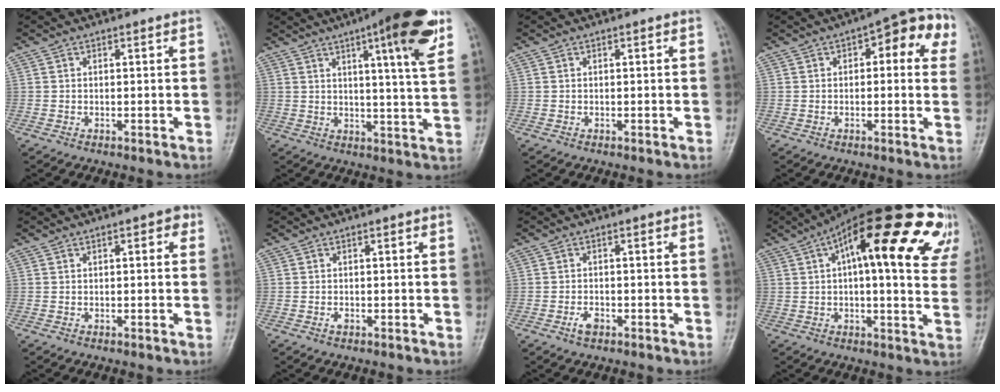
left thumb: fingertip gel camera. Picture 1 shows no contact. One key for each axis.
{"total": 14.2, "fx": 7.3, "fy": 2.1, "fz": 12.0, "tx": -0.153, "ty": -0.029, "tz": 0.096}
{"total": 0.0}
{"total": 10.3, "fx": 3.3, "fy": 4.6, "fz": 8.7, "tx": -0.069, "ty": 0.023, "tz": 0.029}
{"total": 2.0, "fx": 0.7, "fy": 1.0, "fz": 1.6, "tx": -0.011, "ty": 0.003, "tz": 0.001}
{"total": 0.8, "fx": -0.5, "fy": 0.4, "fz": 0.4, "tx": -0.006, "ty": 0.002, "tz": -0.011}
{"total": 2.1, "fx": -1.4, "fy": 1.1, "fz": 1.1, "tx": -0.024, "ty": 0.009, "tz": -0.027}
{"total": 27.9, "fx": 12.0, "fy": 9.1, "fz": 23.4, "tx": -0.285, "ty": 0.028, "tz": 0.158}